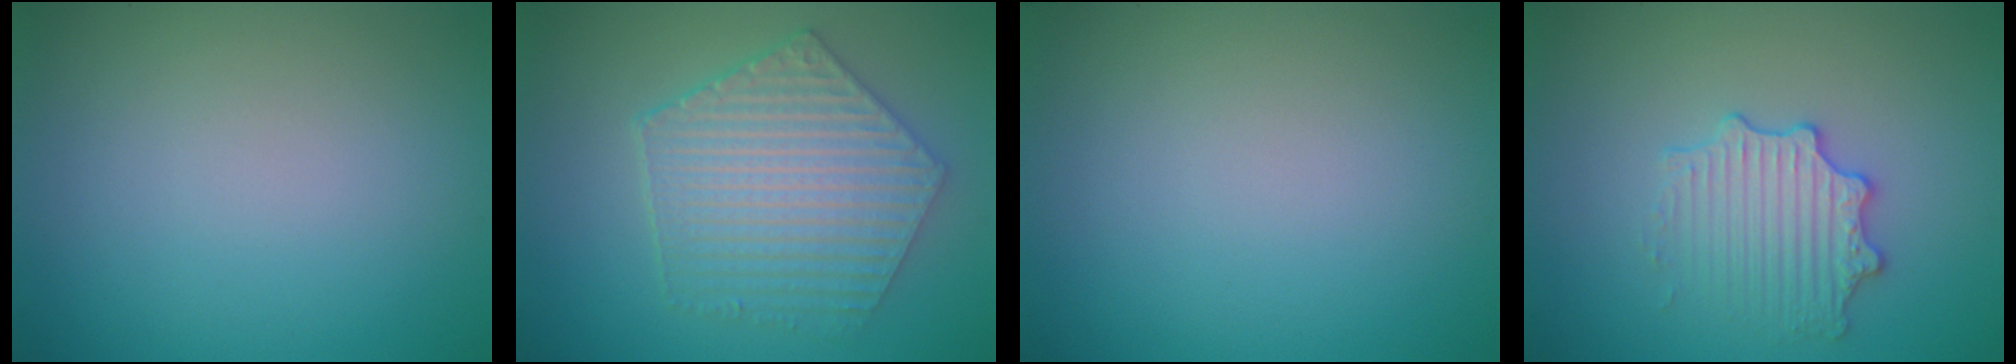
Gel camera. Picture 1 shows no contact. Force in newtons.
{"total": 5.9, "press": 4.8, "slide": 3.6}
{"total": 0.0}
{"total": 2.9, "press": 2.8, "slide": 0.5}